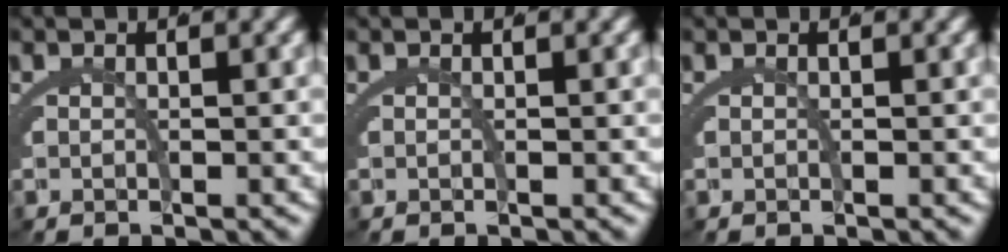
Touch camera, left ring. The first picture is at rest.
{"total": 0.0}
{"total": 0.0}